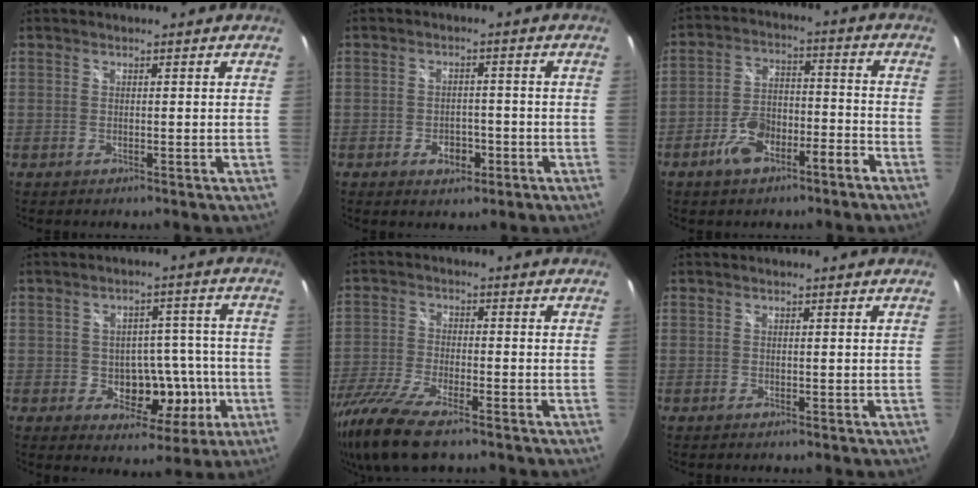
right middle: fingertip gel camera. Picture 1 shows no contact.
{"total": 4.2, "force": [-2.0, 2.9, 2.3], "torque": [-0.043, 0.002, -0.023]}
{"total": 9.5, "force": [-6.1, 4.2, 5.9], "torque": [-0.117, 0.018, -0.094]}
{"total": 9.6, "force": [-2.7, 7.4, 5.5], "torque": [-0.078, 0.015, -0.023]}
{"total": 13.9, "force": [-10.0, 3.8, 8.9], "torque": [-0.205, -0.048, -0.196]}
{"total": 0.0}